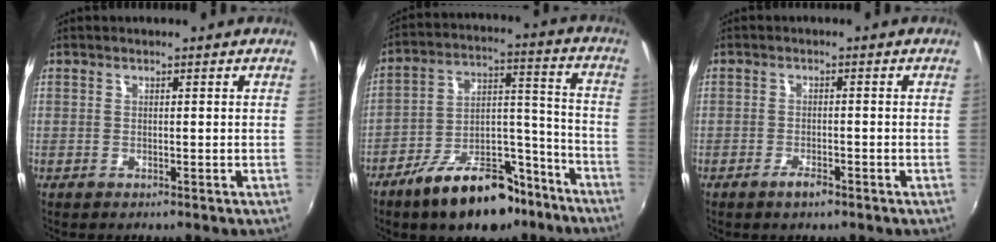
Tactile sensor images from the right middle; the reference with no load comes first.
{"total": 17.7, "force": [-12.2, 8.0, 10.1], "torque": [-0.164, 0.029, -0.178]}
{"total": 2.1, "force": [-1.6, 0.6, 1.3], "torque": [-0.030, -0.001, -0.030]}